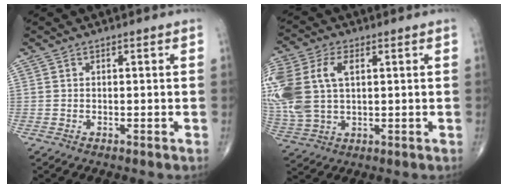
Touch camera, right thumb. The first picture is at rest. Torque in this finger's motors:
{"motor_torque": [2.01, 2.47, 1.70, 0.35, 0.22]}